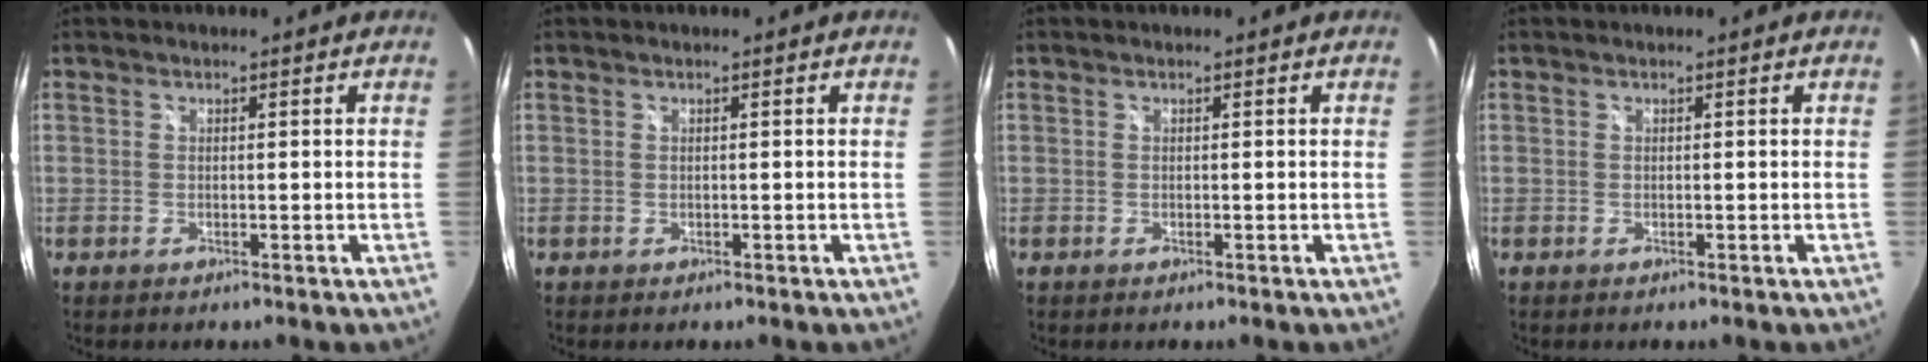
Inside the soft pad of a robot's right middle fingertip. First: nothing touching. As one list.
[{"total": 0.0}, {"total": 0.0}, {"total": 0.0}]